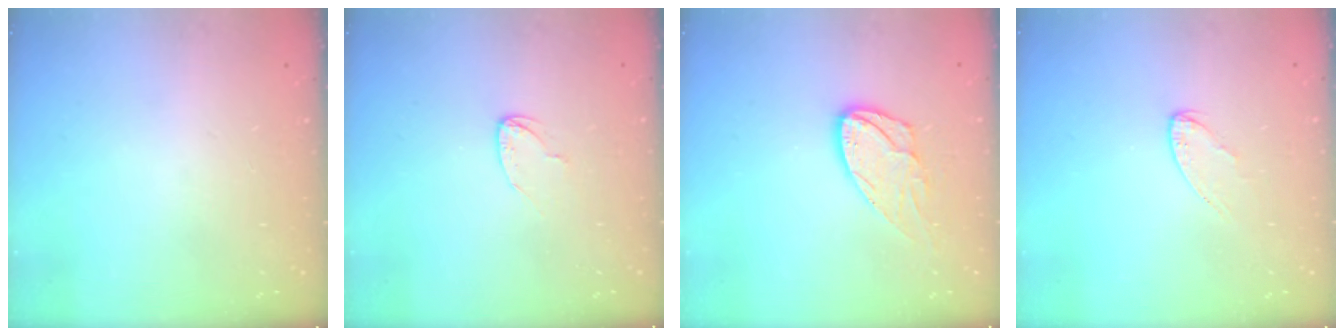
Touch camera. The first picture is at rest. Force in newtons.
{"total": 3.6, "press": 3.6, "slide": 0.2}
{"total": 10.8, "press": 10.7, "slide": 0.8}
{"total": 4.0, "press": 3.9, "slide": 0.4}